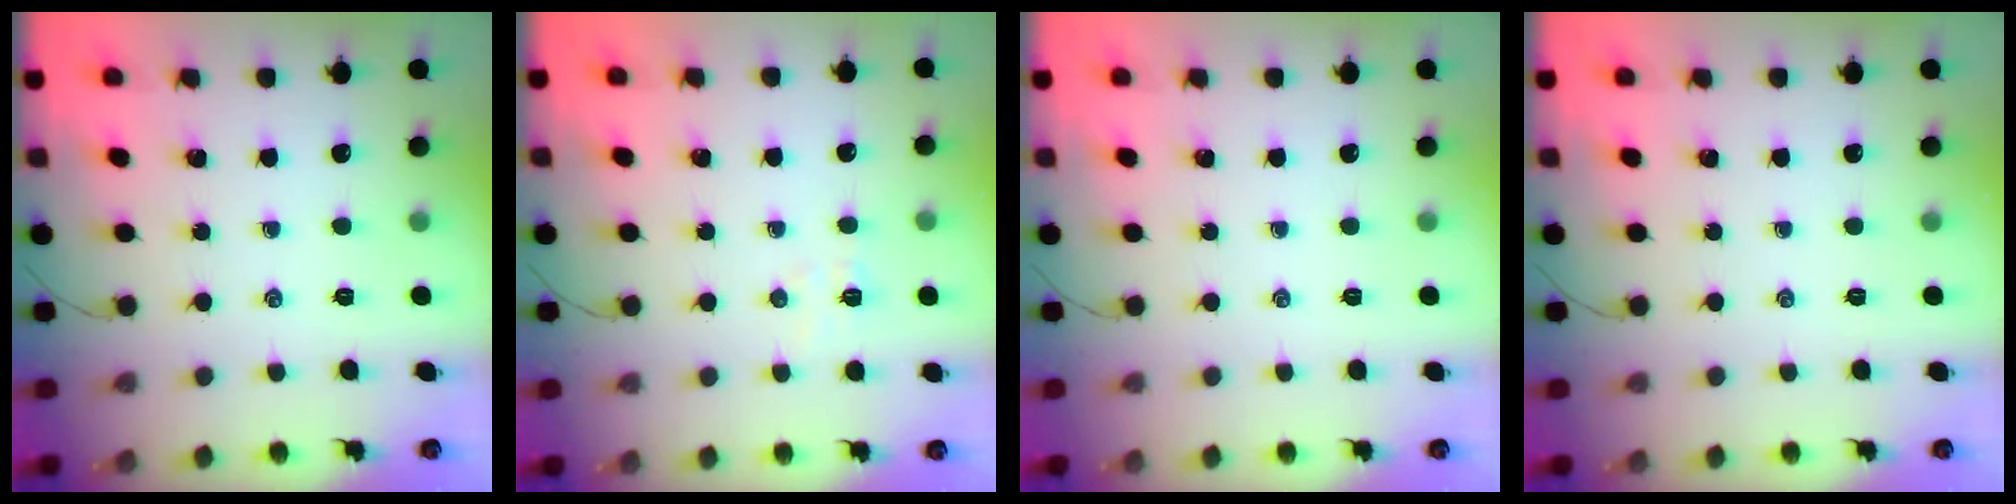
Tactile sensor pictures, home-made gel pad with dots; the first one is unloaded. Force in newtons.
{"total": 4.5, "press": 4.3, "slide": 1.1}
{"total": 0.0}
{"total": 0.0}